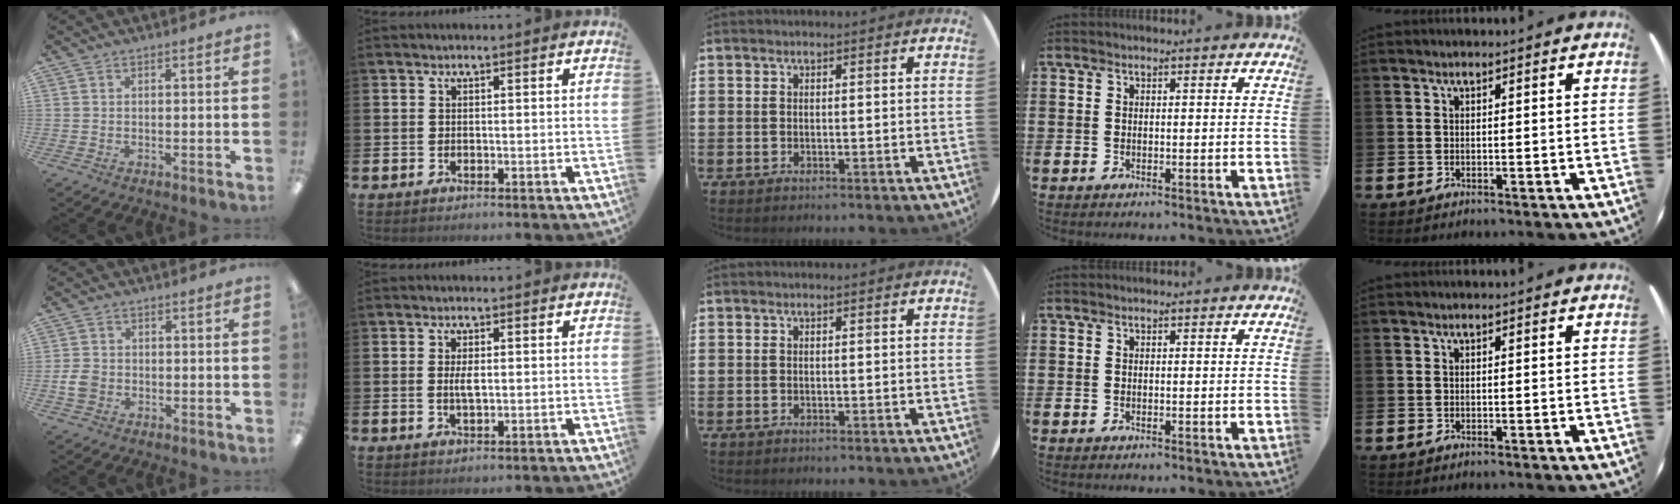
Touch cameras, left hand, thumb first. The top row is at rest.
{"thumb": {"total": 4.1, "force": [-0.9, 3.3, 2.3], "torque": [-0.052, 0.003, -0.019]}, "index": {"total": 2.3, "force": [0.2, 0.9, 2.1], "torque": [-0.034, -0.001, -0.001]}}